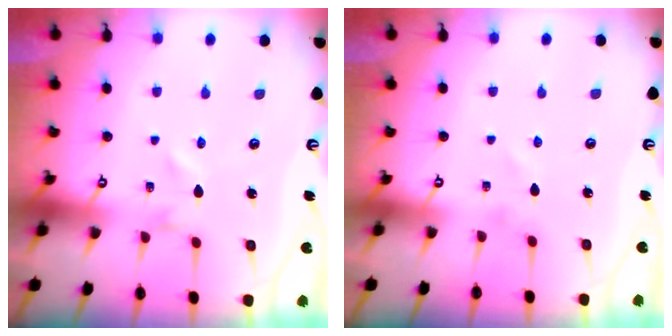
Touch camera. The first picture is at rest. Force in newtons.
{"total": 0.6, "press": 0.5, "slide": 0.3}